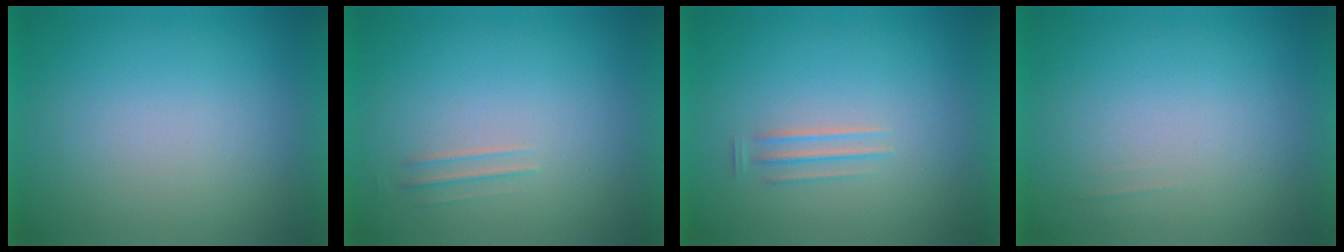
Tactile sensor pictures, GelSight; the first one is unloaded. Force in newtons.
{"total": 1.7}
{"total": 1.5}
{"total": 2.1}